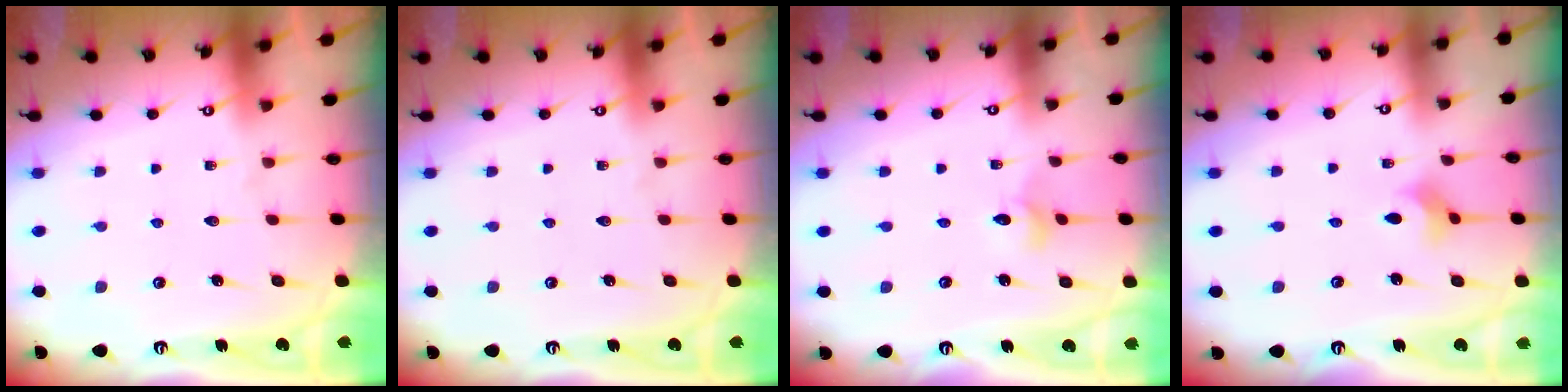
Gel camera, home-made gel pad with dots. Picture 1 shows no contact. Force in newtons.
{"total": 0.0}
{"total": 2.8, "press": 2.8, "slide": 0.3}
{"total": 2.2, "press": 2.2, "slide": 0.2}